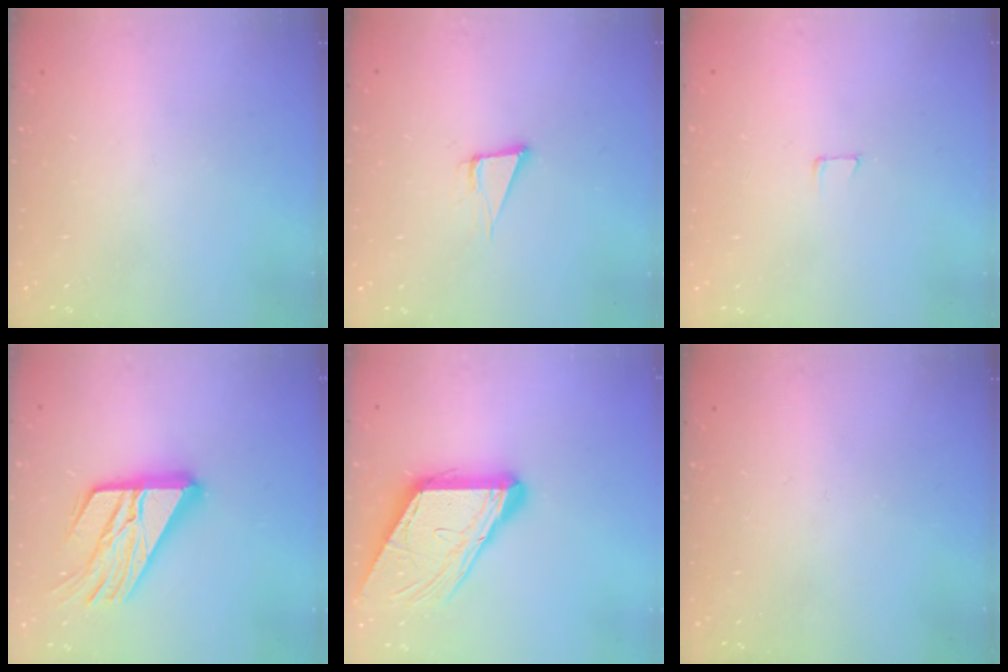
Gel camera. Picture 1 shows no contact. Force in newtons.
{"total": 3.8, "press": 1.9, "slide": 3.3}
{"total": 4.3, "press": 4.3, "slide": 0.4}
{"total": 20.1, "press": 20.0, "slide": 2.1}
{"total": 14.0, "press": 13.9, "slide": 1.9}
{"total": 0.0}